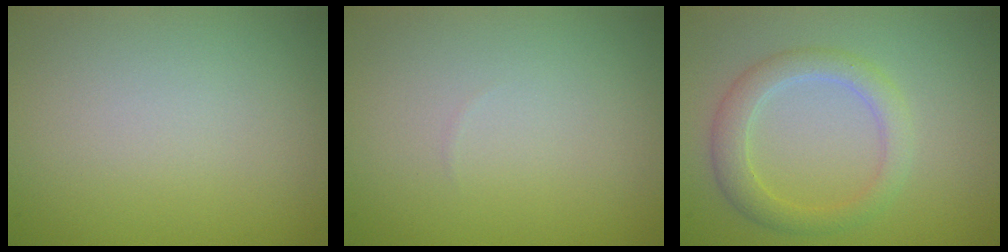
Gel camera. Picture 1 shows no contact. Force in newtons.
{"total": 0.0}
{"total": 2.9, "press": 2.9, "slide": 0.2}